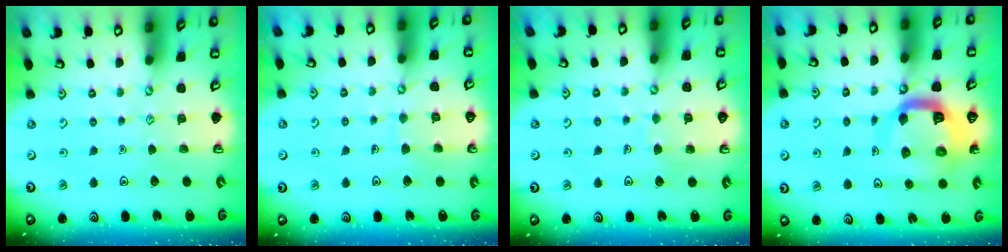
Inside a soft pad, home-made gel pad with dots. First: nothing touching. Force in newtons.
{"total": 6.4, "press": 6.4, "slide": 0.5}
{"total": 5.1, "press": 5.0, "slide": 0.5}
{"total": 14.2, "press": 14.1, "slide": 1.7}